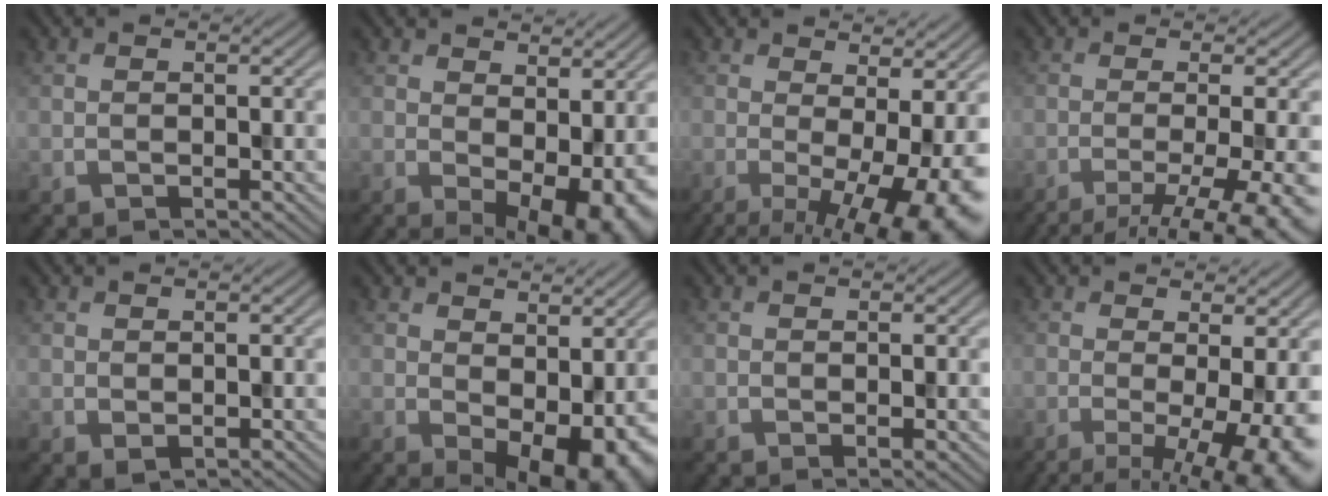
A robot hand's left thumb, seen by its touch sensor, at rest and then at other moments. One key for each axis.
{"total": 9.2, "fx": 0.1, "fy": 4.8, "fz": 7.8, "tx": -0.106, "ty": -0.019, "tz": 0.020}
{"total": 12.5, "fx": -2.6, "fy": 4.1, "fz": 11.6, "tx": -0.161, "ty": -0.013, "tz": -0.025}
{"total": 9.5, "fx": -4.4, "fy": 2.2, "fz": 8.2, "tx": -0.112, "ty": -0.011, "tz": -0.056}
{"total": 0.9, "fx": 0.4, "fy": 0.5, "fz": 0.6, "tx": -0.012, "ty": -0.004, "tz": 0.011}
{"total": 9.1, "fx": 0.2, "fy": 5.2, "fz": 7.5, "tx": -0.106, "ty": -0.021, "tz": 0.021}
{"total": 0.6, "fx": 0.3, "fy": 0.1, "fz": 0.5, "tx": -0.006, "ty": -0.002, "tz": 0.006}
{"total": 11.4, "fx": -2.5, "fy": 3.2, "fz": 10.6, "tx": -0.135, "ty": -0.006, "tz": -0.026}